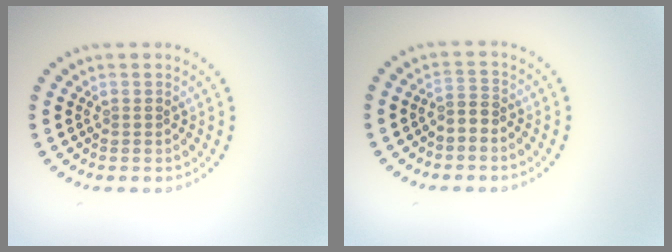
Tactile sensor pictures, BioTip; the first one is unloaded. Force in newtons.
{"total": 1.6, "press": 1.3, "slide": 1.0}